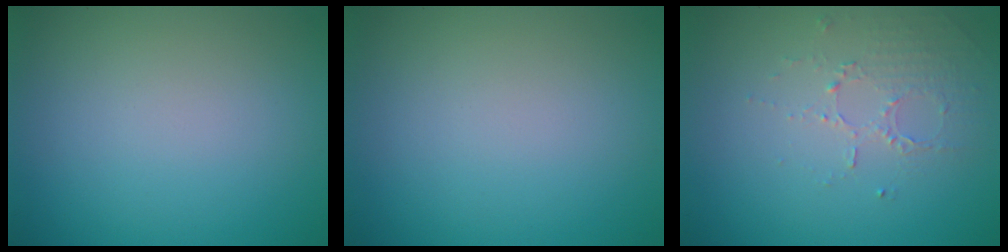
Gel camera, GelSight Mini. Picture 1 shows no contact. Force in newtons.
{"total": 0.0}
{"total": 1.6, "press": 1.0, "slide": 1.3}